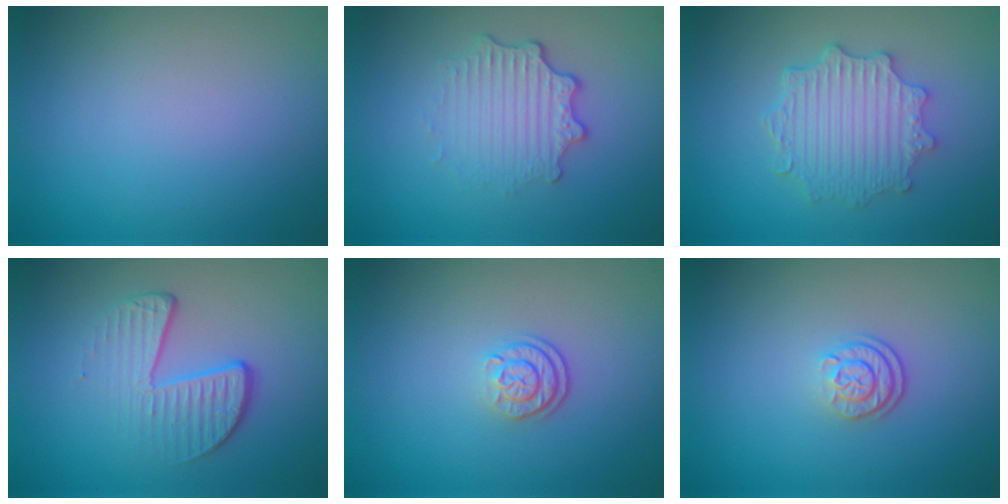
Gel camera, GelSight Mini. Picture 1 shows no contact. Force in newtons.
{"total": 3.4, "press": 2.6, "slide": 2.1}
{"total": 4.6, "press": 3.8, "slide": 2.6}
{"total": 4.1, "press": 2.7, "slide": 3.1}
{"total": 2.1, "press": 1.8, "slide": 1.2}
{"total": 2.1, "press": 1.8, "slide": 1.2}